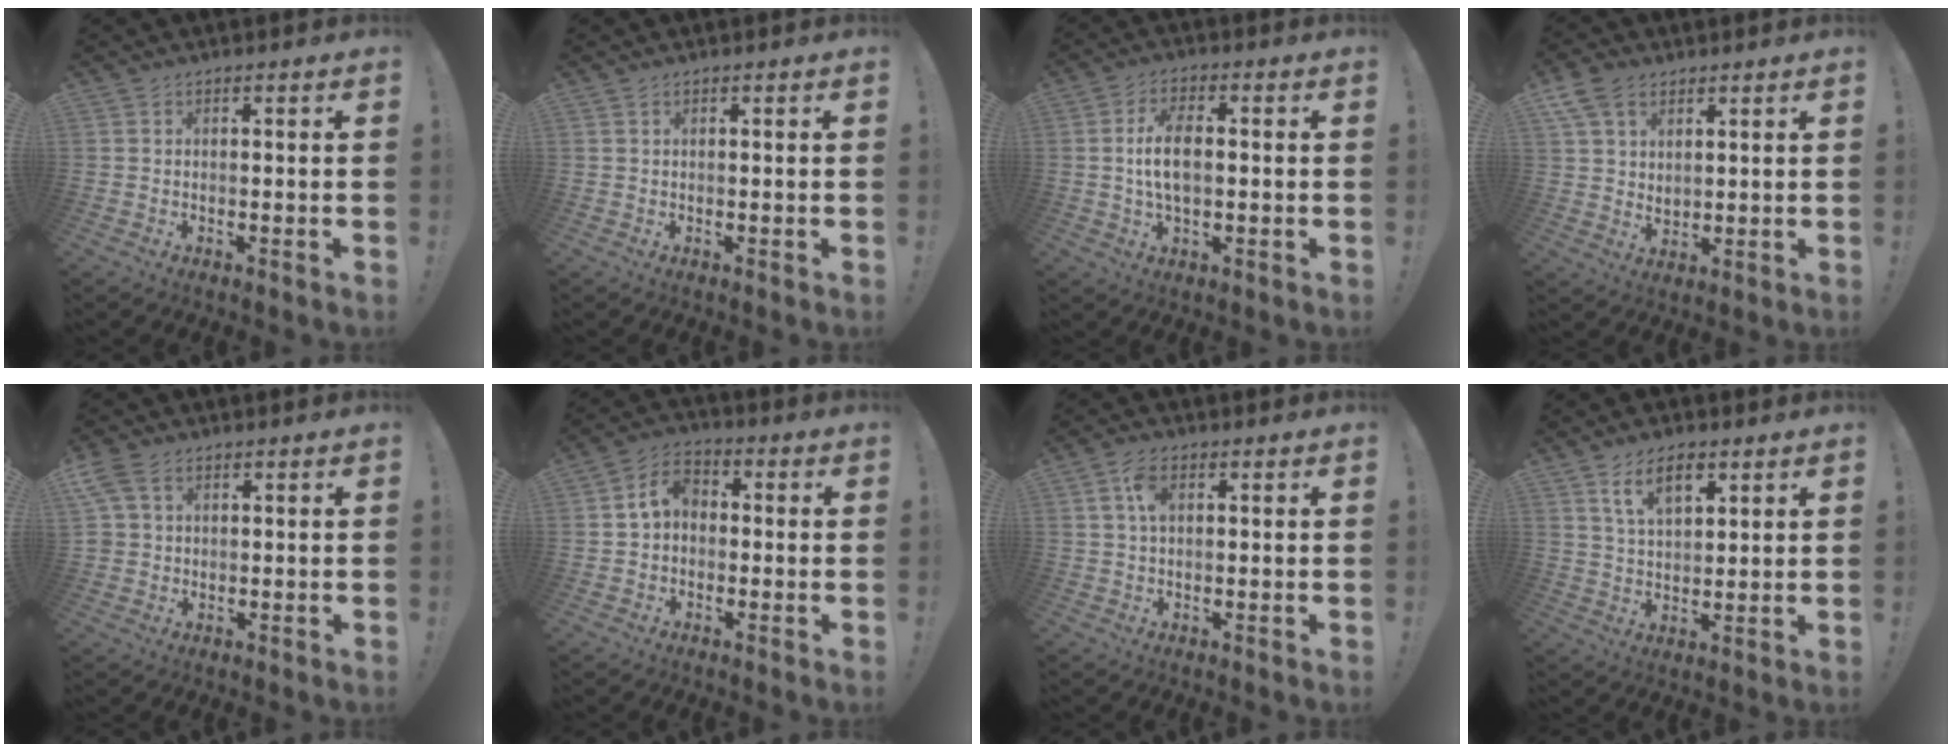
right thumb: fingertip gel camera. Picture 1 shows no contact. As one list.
[{"total": 0.0}, {"total": 8.7, "force": [0.1, 4.5, 7.5], "torque": [-0.135, -0.003, -0.001]}, {"total": 9.2, "force": [5.6, 5.9, 4.4], "torque": [-0.080, -0.018, 0.111]}, {"total": 6.4, "force": [2.9, 4.5, 3.4], "torque": [-0.081, -0.005, 0.058]}, {"total": 7.5, "force": [0.5, 5.8, 4.7], "torque": [-0.084, 0.017, 0.011]}, {"total": 5.7, "force": [1.7, 3.2, 4.4], "torque": [-0.078, 0.005, 0.030]}, {"total": 9.2, "force": [5.2, 4.4, 6.2], "torque": [-0.107, -0.009, 0.094]}]